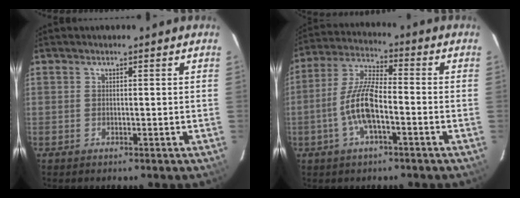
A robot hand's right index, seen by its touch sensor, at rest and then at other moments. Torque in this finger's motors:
{"motor_torque": [1.56, -0.52, 0.53, 0.10]}